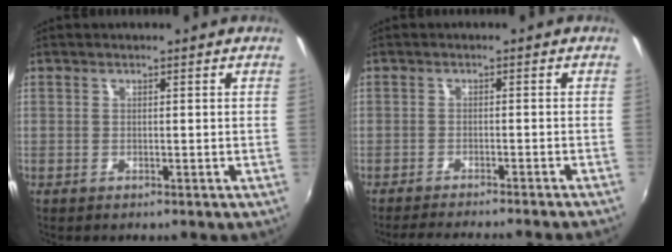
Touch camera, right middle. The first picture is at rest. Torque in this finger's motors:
{"motor_torque": [0.36, -0.47, 0.04, 0.03]}